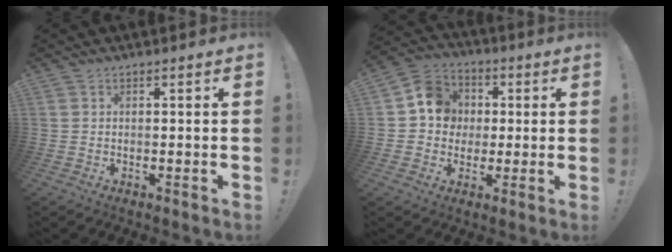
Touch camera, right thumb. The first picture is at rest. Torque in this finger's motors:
{"motor_torque": [0.20, 1.18, 0.64, -0.58, 0.29]}